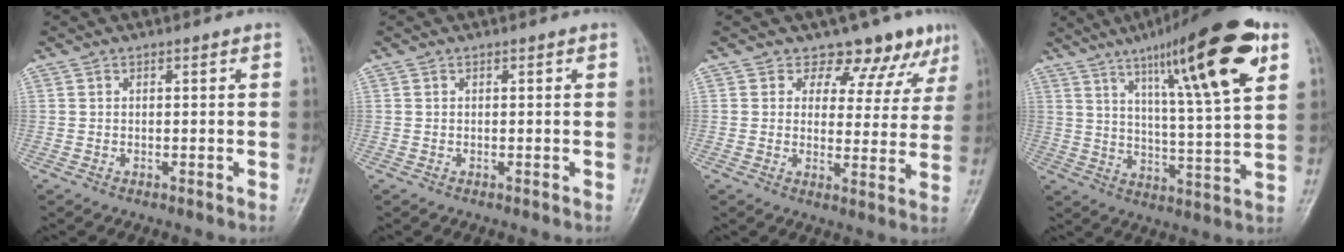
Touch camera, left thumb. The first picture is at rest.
{"total": 0.0}
{"total": 9.8, "force": [7.8, 5.6, 2.3], "torque": [0.019, -0.041, 0.079]}
{"total": 21.7, "force": [11.0, 3.7, 18.3], "torque": [-0.257, -0.033, 0.171]}